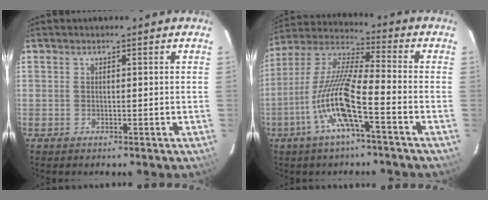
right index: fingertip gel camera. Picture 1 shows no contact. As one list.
[{"total": 13.4, "force": [-5.6, 1.4, 12.1], "torque": [-0.244, -0.003, -0.115]}]